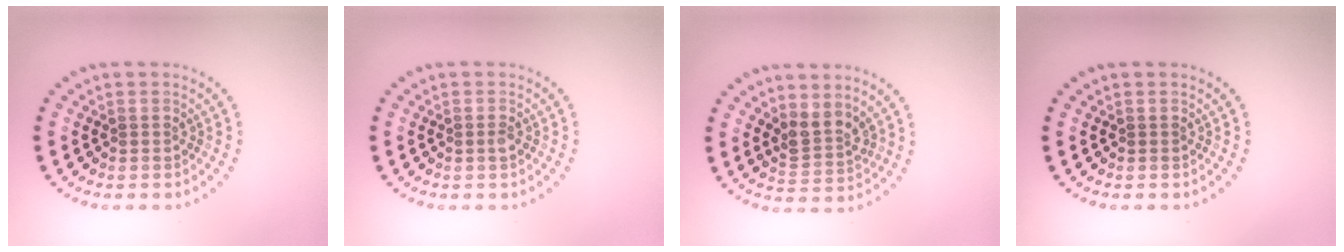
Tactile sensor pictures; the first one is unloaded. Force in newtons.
{"total": 0.6, "press": 0.4, "slide": 0.4}
{"total": 2.7, "press": 2.0, "slide": 1.7}
{"total": 0.0}